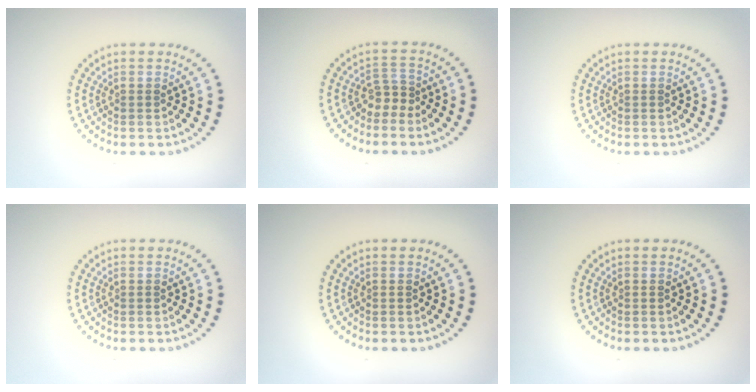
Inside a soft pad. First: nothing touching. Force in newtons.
{"total": 1.8, "press": 1.2, "slide": 1.4}
{"total": 0.0}
{"total": 0.0}
{"total": 0.0}
{"total": 0.0}